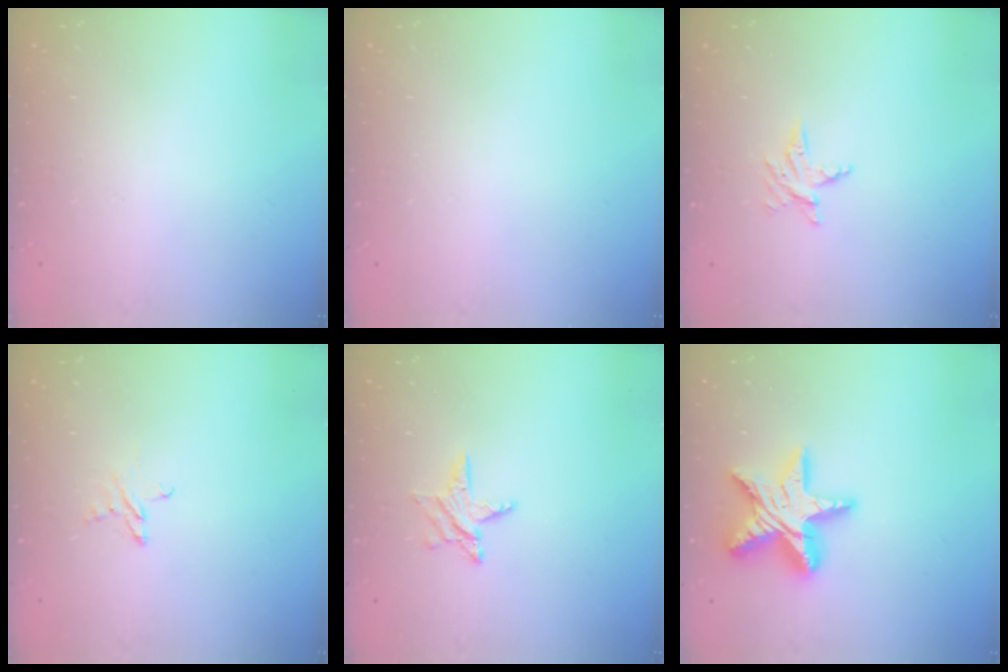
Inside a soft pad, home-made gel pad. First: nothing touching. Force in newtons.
{"total": 0.0}
{"total": 4.0, "press": 3.9, "slide": 0.5}
{"total": 3.4, "press": 3.4, "slide": 0.4}
{"total": 6.1, "press": 6.1, "slide": 0.5}
{"total": 16.1, "press": 16.1, "slide": 1.2}